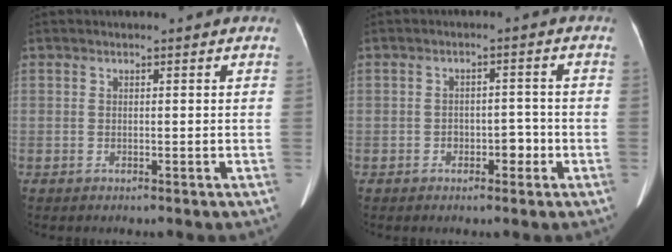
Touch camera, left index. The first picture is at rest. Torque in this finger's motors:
{"motor_torque": [-0.01, -0.03, 0.02, 0.00]}